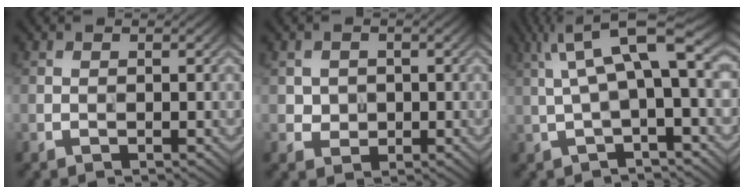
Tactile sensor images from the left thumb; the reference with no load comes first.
{"total": 2.0, "force": [0.2, 1.9, 0.4], "torque": [-0.016, -0.003, 0.002]}
{"total": 9.1, "force": [2.2, 2.2, 8.6], "torque": [-0.161, 0.024, 0.041]}